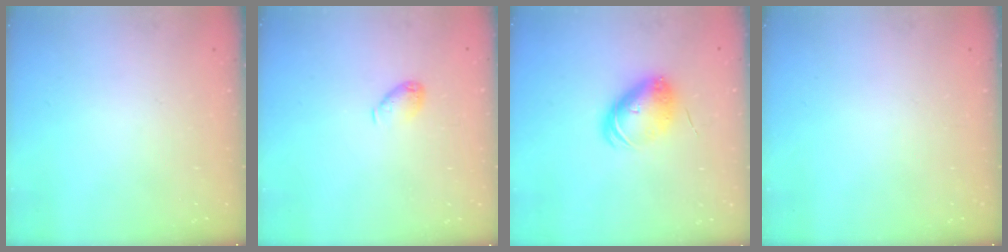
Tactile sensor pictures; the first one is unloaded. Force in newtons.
{"total": 5.2, "press": 5.2, "slide": 0.3}
{"total": 7.5, "press": 7.4, "slide": 1.2}
{"total": 0.0}